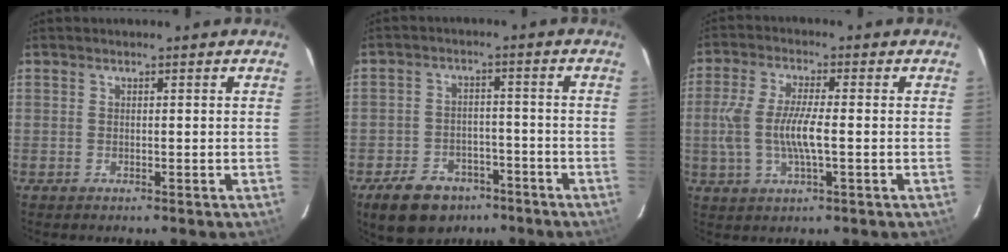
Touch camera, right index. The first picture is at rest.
{"total": 11.7, "force": [-7.7, 7.5, 4.7], "torque": [-0.122, 0.014, -0.106]}
{"total": 8.8, "force": [-1.0, 2.0, 8.5], "torque": [-0.171, -0.001, -0.020]}